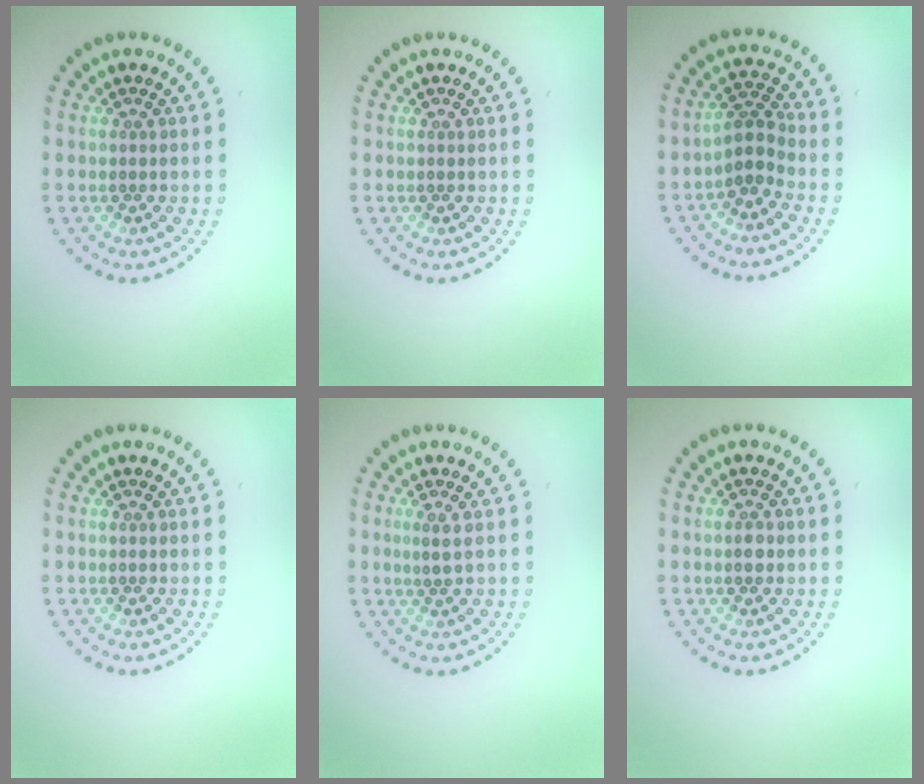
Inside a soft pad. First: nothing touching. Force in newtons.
{"total": 0.0}
{"total": 2.5, "press": 2.0, "slide": 1.6}
{"total": 0.0}
{"total": 1.1, "press": 0.8, "slide": 0.8}
{"total": 0.9, "press": 0.8, "slide": 0.3}